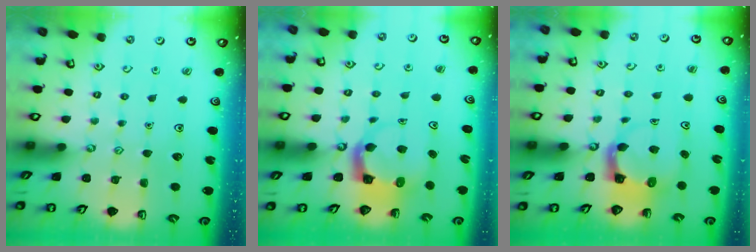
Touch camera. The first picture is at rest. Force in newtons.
{"total": 4.0, "press": 3.9, "slide": 0.3}
{"total": 3.9, "press": 3.9, "slide": 0.4}